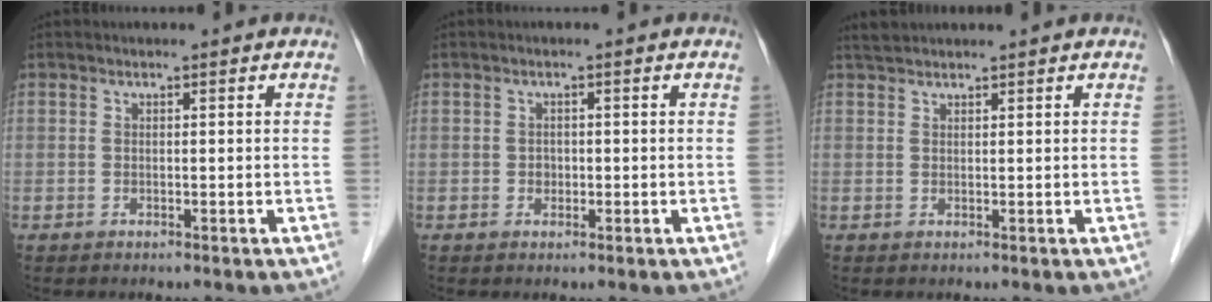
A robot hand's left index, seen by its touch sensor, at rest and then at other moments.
{"total": 1.2, "force": [-0.2, 1.1, 0.5], "torque": [-0.009, 0.003, -0.002]}
{"total": 2.2, "force": [2.1, 0.2, 0.5], "torque": [-0.010, 0.019, 0.040]}